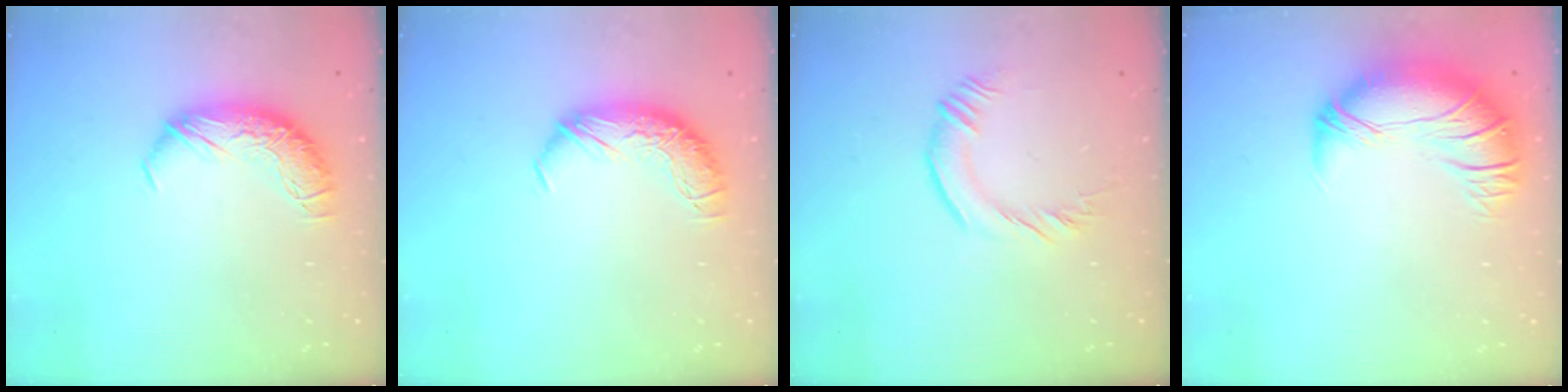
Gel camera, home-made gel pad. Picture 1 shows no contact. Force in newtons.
{"total": 0.0}
{"total": 0.9, "press": 0.3, "slide": 0.8}
{"total": 2.8, "press": 0.2, "slide": 2.8}